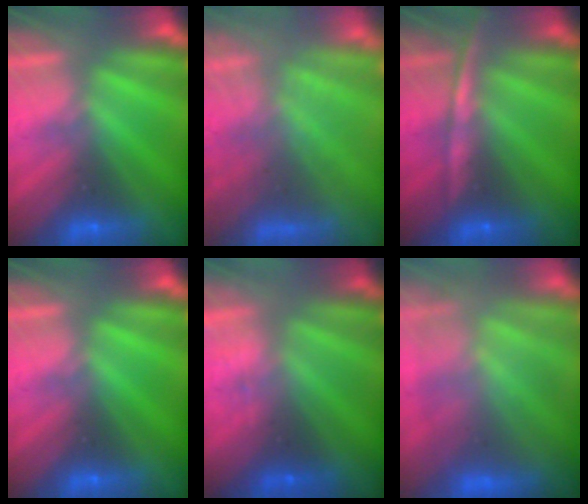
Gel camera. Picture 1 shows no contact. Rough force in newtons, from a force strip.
{"total": 10.1}
{"total": 6.2}
{"total": 0.0}
{"total": 1.6}
{"total": 11.6}